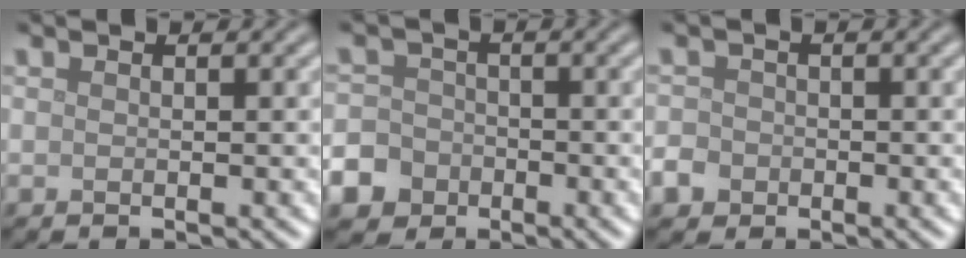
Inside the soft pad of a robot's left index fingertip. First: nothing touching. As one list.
[{"total": 6.8, "force": [-3.9, 5.4, 1.4], "torque": [-0.029, -0.021, -0.085]}, {"total": 2.4, "force": [-1.1, 2.0, 0.6], "torque": [-0.006, -0.002, -0.021]}]